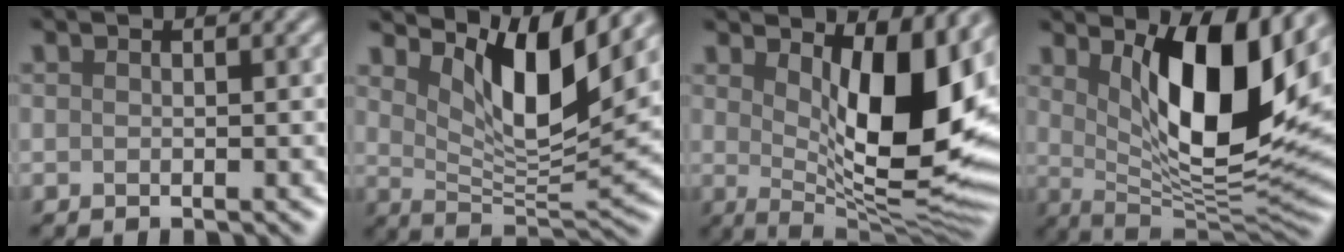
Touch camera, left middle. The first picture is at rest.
{"total": 8.0, "force": [4.1, 2.3, 6.5], "torque": [-0.111, -0.016, 0.071]}
{"total": 11.9, "force": [2.8, 4.6, 10.6], "torque": [-0.142, -0.014, 0.047]}
{"total": 11.2, "force": [3.5, 3.7, 9.9], "torque": [-0.155, -0.020, 0.065]}